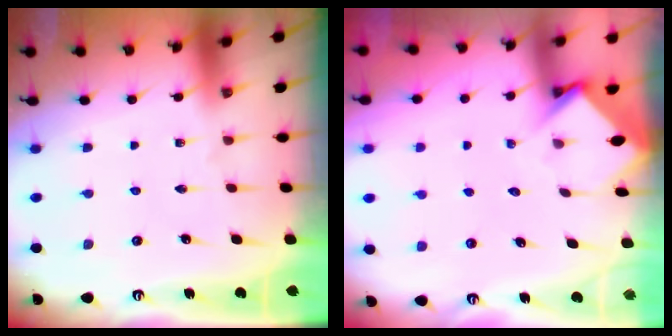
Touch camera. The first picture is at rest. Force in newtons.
{"total": 3.7, "press": 3.7, "slide": 0.2}